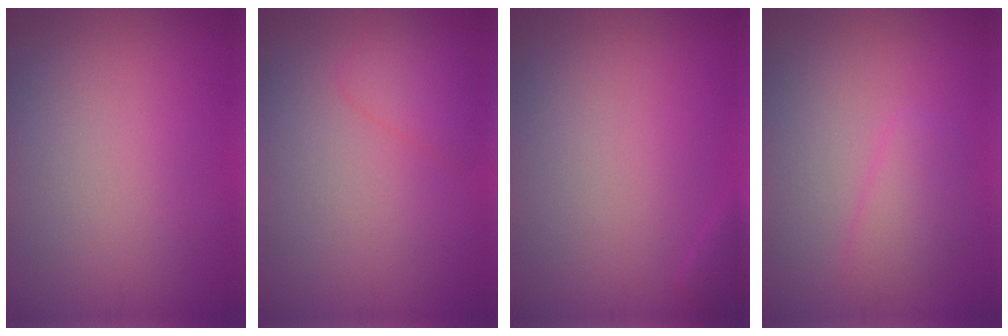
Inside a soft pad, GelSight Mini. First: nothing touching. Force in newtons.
{"total": 1.8, "press": 1.8, "slide": 0.2}
{"total": 0.9, "press": 0.9, "slide": 0.1}
{"total": 2.1, "press": 2.1, "slide": 0.2}